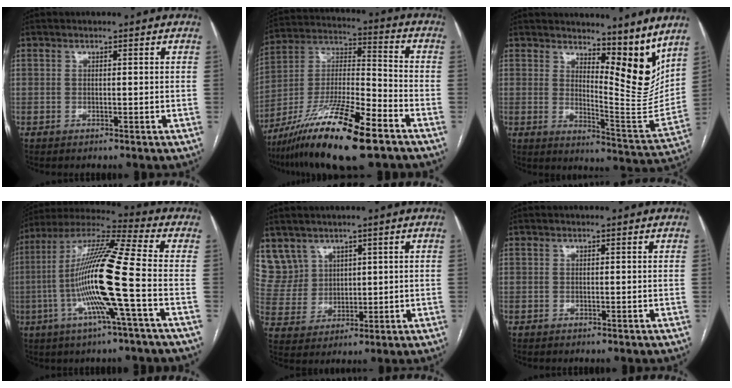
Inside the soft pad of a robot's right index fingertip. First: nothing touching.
{"total": 19.1, "force": [-12.1, 2.3, 14.6], "torque": [-0.292, -0.028, -0.217]}
{"total": 11.4, "force": [8.5, 2.7, 7.2], "torque": [-0.097, -0.034, 0.128]}
{"total": 17.0, "force": [-3.5, -0.9, 16.6], "torque": [-0.320, -0.001, -0.079]}
{"total": 7.6, "force": [5.0, 5.8, 0.2], "torque": [-0.014, 0.022, 0.118]}
{"total": 0.0}